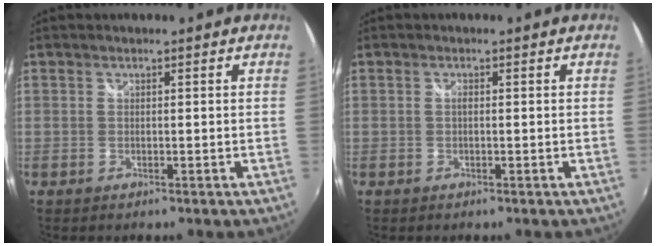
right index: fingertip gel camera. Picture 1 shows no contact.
{"total": 0.5, "force": [0.0, 0.2, 0.5], "torque": [-0.009, 0.002, -0.002]}